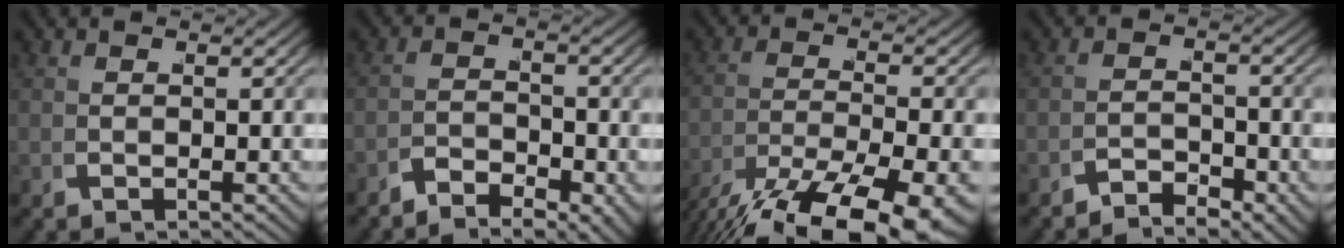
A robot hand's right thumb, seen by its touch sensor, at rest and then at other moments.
{"total": 3.4, "force": [-2.9, 1.4, 1.2], "torque": [-0.009, -0.007, -0.061]}
{"total": 10.9, "force": [-6.6, 4.6, 7.3], "torque": [-0.131, -0.044, -0.082]}
{"total": 3.0, "force": [-2.8, 1.0, 0.5], "torque": [0.004, -0.002, -0.060]}